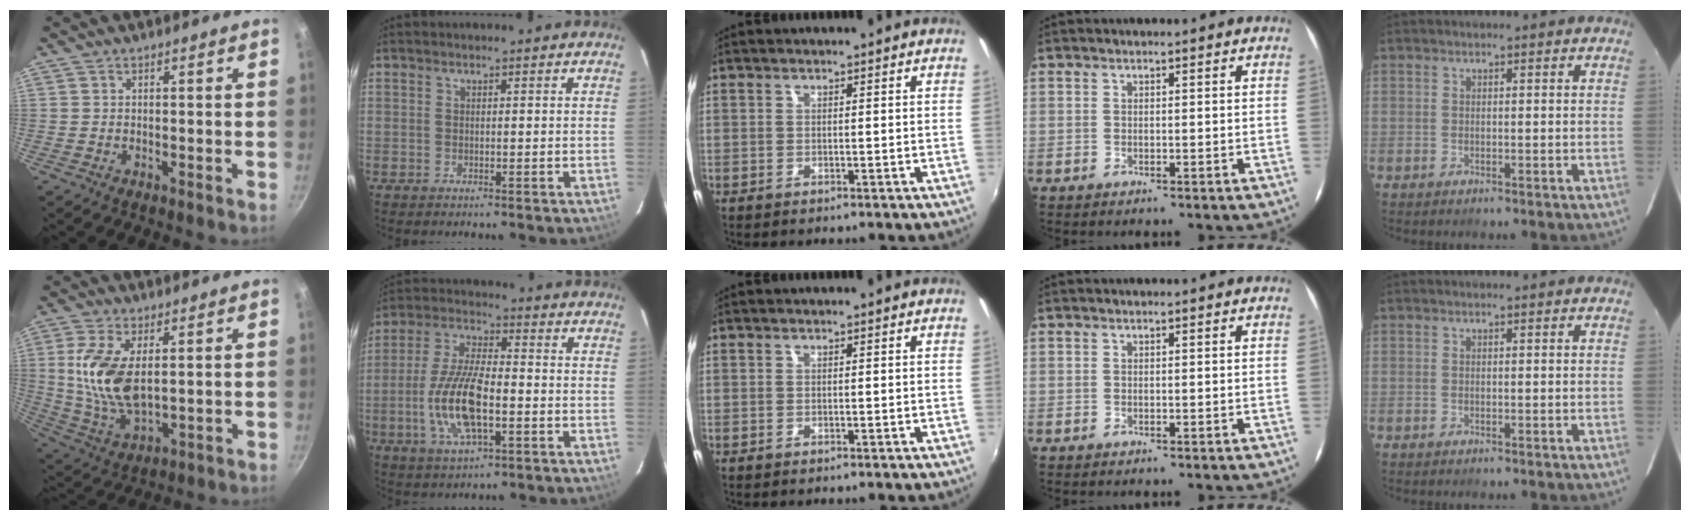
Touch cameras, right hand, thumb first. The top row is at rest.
{"thumb": {"total": 13.0, "force": [2.2, 6.7, 11.0], "torque": [-0.215, -0.015, 0.051]}, "index": {"total": 13.6, "force": [-3.5, 4.8, 12.2], "torque": [-0.258, -0.004, -0.066]}}